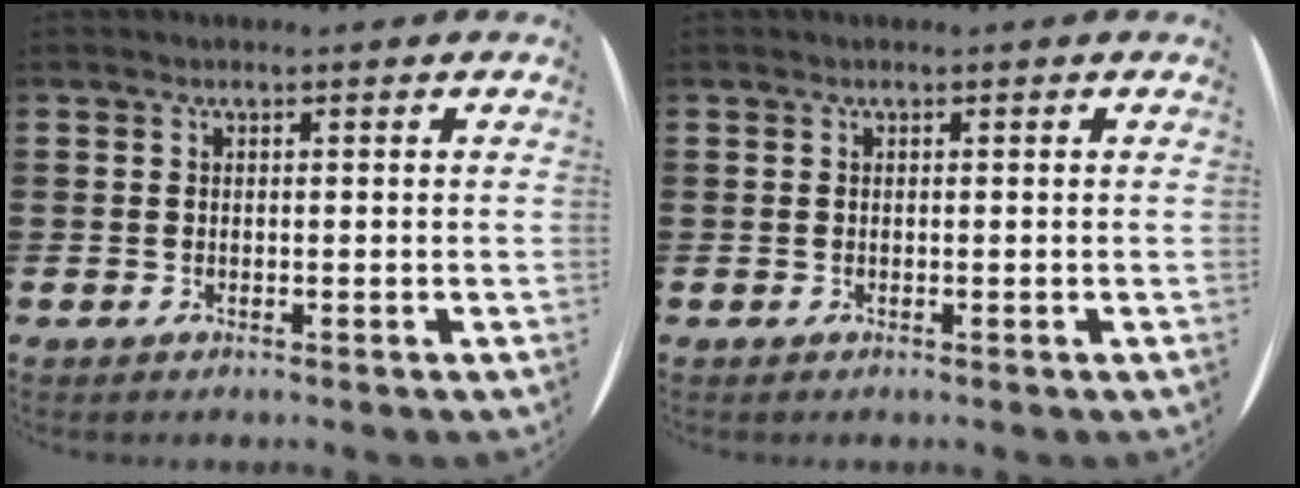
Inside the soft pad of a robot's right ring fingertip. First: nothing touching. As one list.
[{"total": 0.0}]